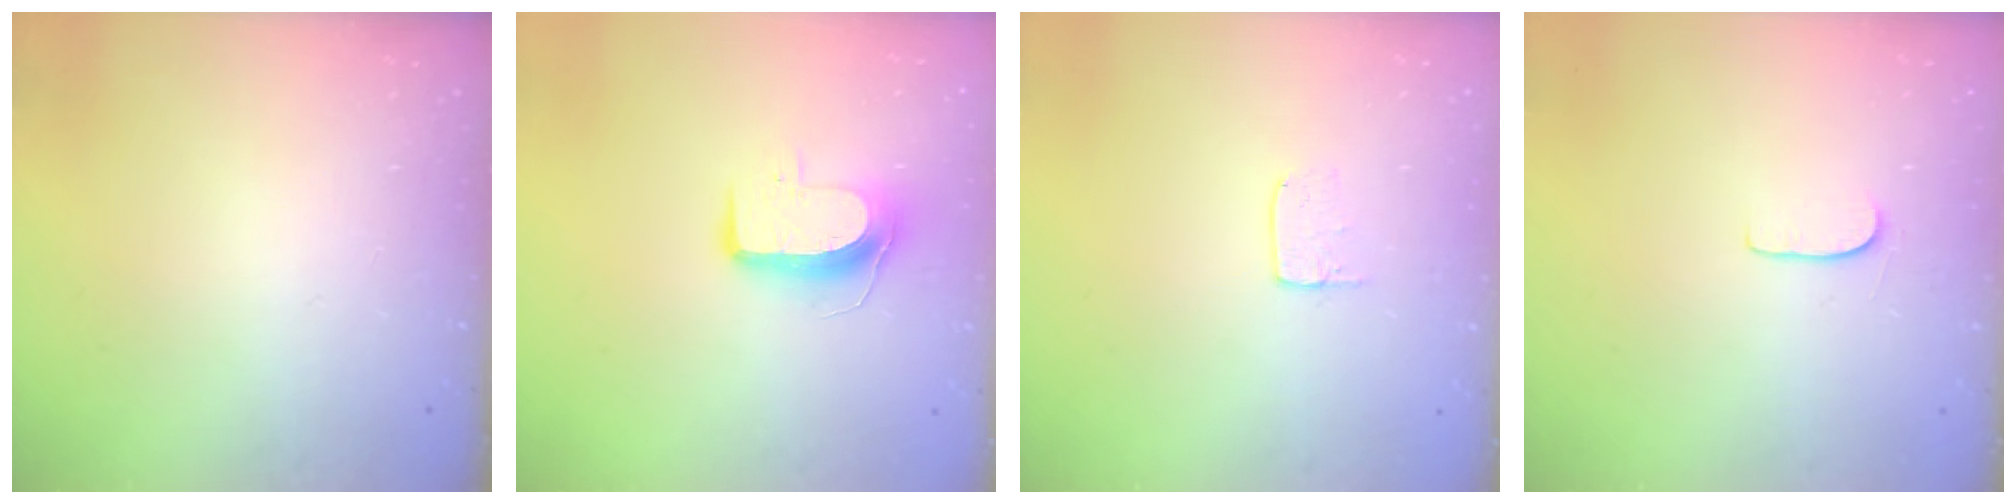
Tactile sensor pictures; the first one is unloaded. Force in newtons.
{"total": 9.0, "press": 9.0, "slide": 0.6}
{"total": 3.4, "press": 3.4, "slide": 0.3}
{"total": 4.5, "press": 4.5, "slide": 0.4}